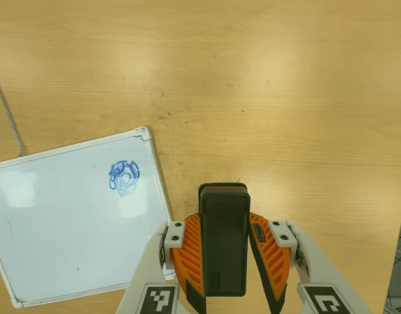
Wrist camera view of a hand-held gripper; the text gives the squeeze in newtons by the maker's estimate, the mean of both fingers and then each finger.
{"total": 4.6, "left": 3.7, "right": 5.6}